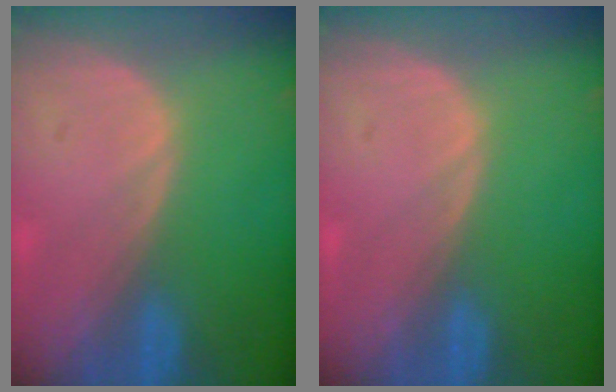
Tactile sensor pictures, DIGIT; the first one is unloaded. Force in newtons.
{"total": 0.0}